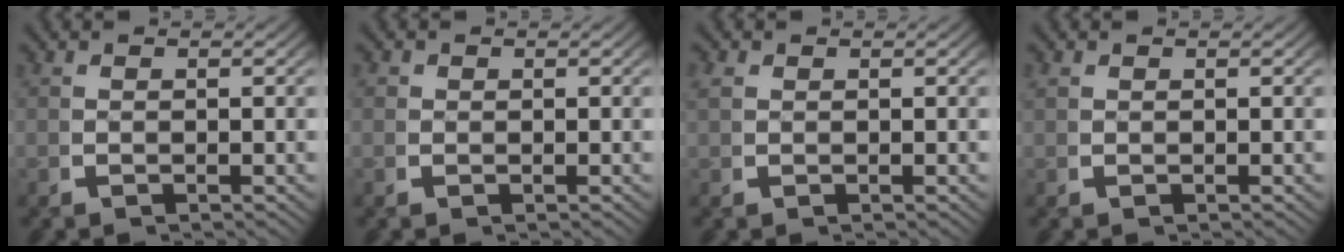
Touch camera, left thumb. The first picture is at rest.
{"total": 0.8, "force": [0.2, 0.8, 0.1], "torque": [-0.007, -0.008, 0.006]}
{"total": 0.8, "force": [0.6, 0.5, 0.2], "torque": [-0.009, -0.002, 0.018]}
{"total": 0.6, "force": [0.5, 0.2, 0.1], "torque": [-0.006, -0.003, 0.015]}